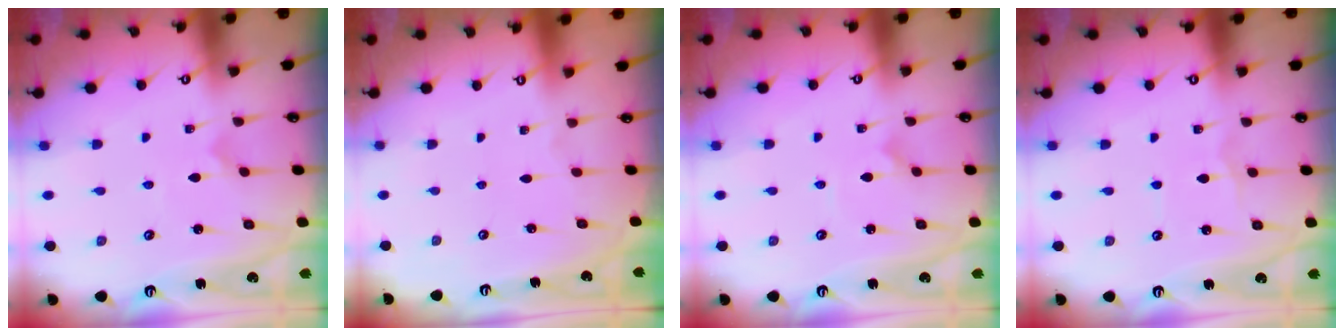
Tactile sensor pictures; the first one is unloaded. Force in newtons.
{"total": 0.0}
{"total": 0.6, "press": 0.6, "slide": 0.1}
{"total": 1.3, "press": 1.3, "slide": 0.1}